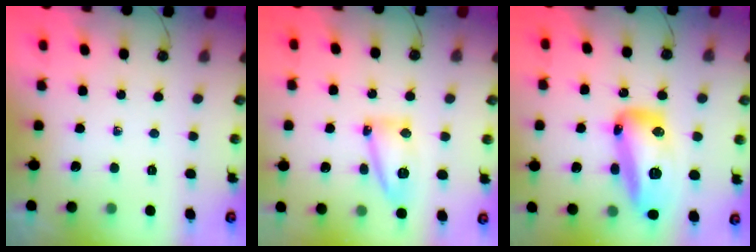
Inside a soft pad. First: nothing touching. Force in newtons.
{"total": 10.3, "press": 10.3, "slide": 0.7}
{"total": 32.3, "press": 23.8, "slide": 21.9}